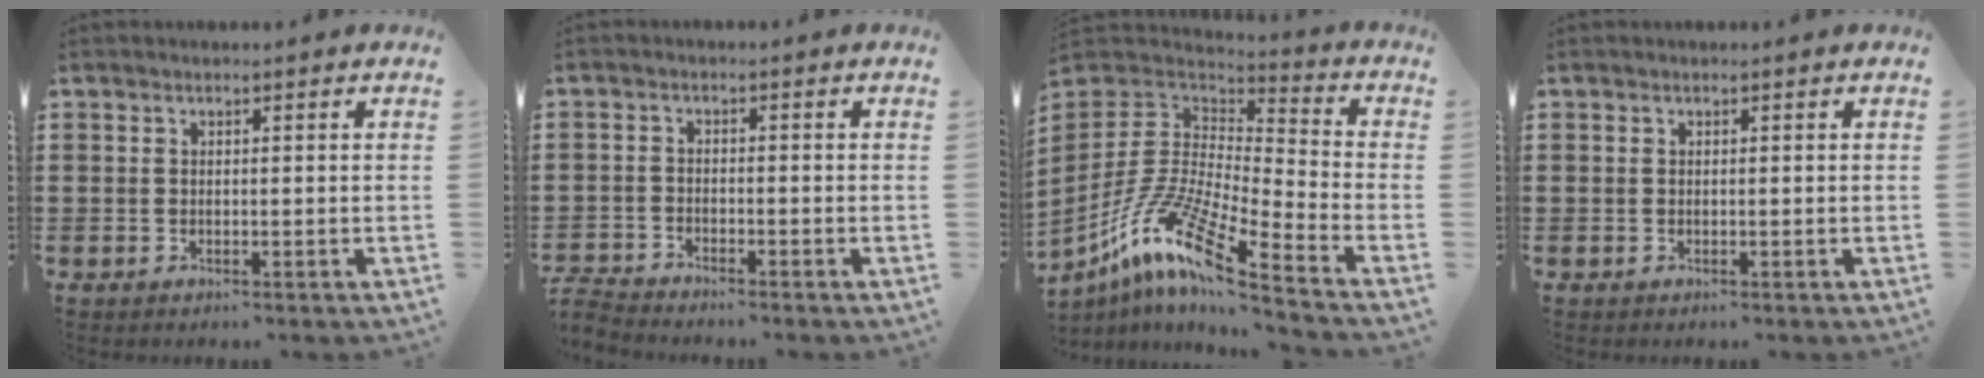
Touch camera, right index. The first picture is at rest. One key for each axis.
{"total": 2.7, "fx": -2.7, "fy": 0.1, "fz": -0.1, "tx": -0.010, "ty": -0.003, "tz": -0.060}
{"total": 12.7, "fx": -8.9, "fy": 2.2, "fz": 8.8, "tx": -0.198, "ty": -0.004, "tz": -0.185}
{"total": 0.0}